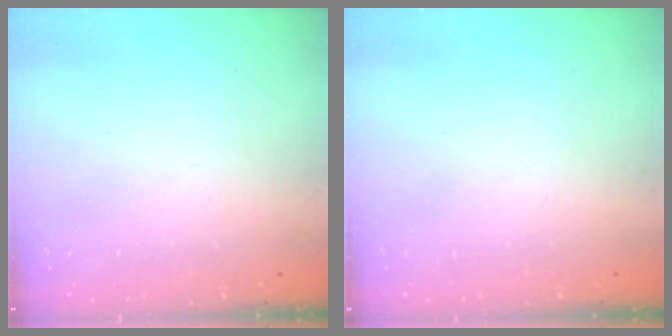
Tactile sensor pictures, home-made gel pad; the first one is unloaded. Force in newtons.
{"total": 0.0}